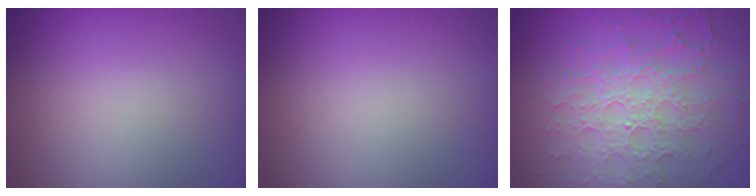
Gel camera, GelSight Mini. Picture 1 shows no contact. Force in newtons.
{"total": 0.0}
{"total": 7.2, "press": 5.1, "slide": 5.1}